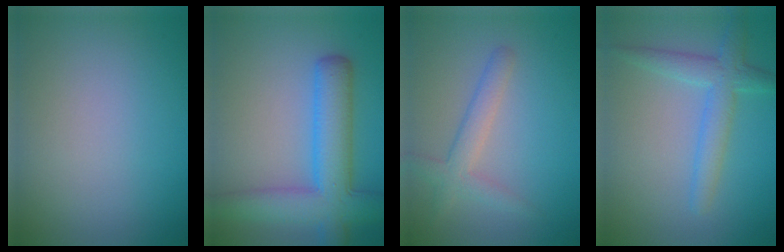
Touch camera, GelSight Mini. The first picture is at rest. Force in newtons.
{"total": 7.5, "press": 7.4, "slide": 0.3}
{"total": 2.7, "press": 2.7, "slide": 0.1}
{"total": 3.4, "press": 3.4, "slide": 0.1}